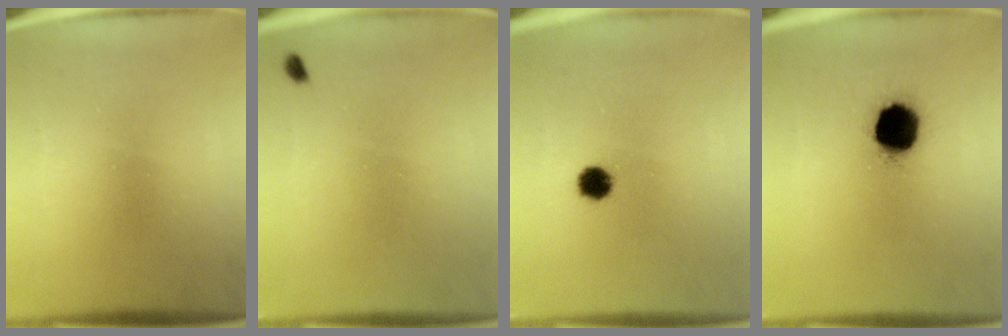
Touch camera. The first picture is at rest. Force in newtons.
{"total": 0.8}
{"total": 3.8}
{"total": 13.3}